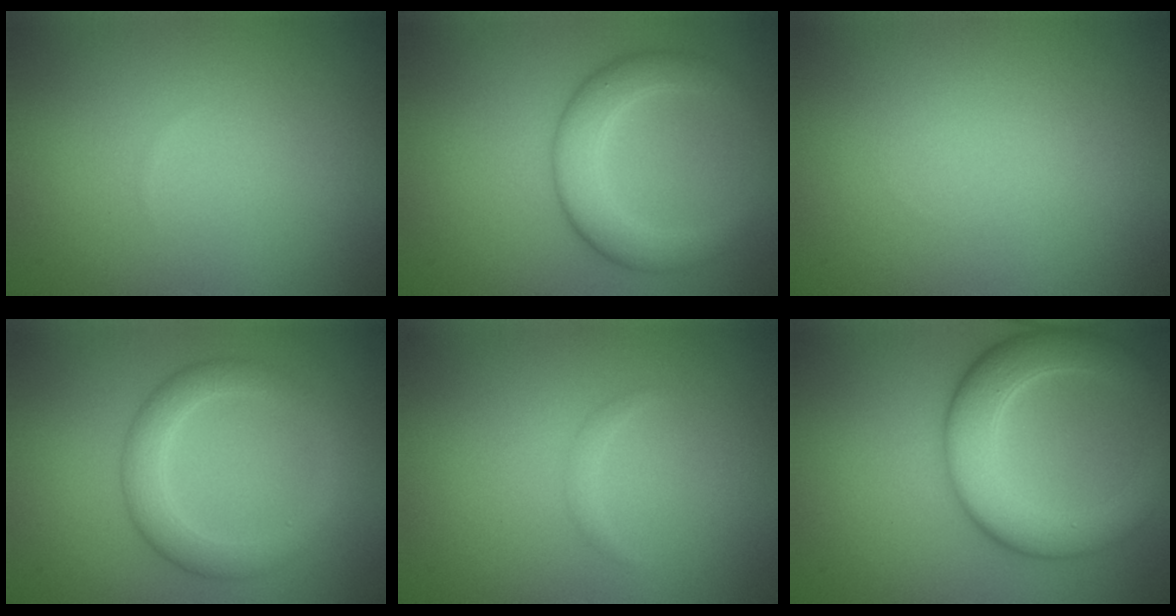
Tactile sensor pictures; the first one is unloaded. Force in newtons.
{"total": 4.3, "press": 4.3, "slide": 0.3}
{"total": 0.0}
{"total": 3.5, "press": 3.5, "slide": 0.2}
{"total": 0.6, "press": 0.6, "slide": 0.0}
{"total": 7.0, "press": 6.9, "slide": 0.3}